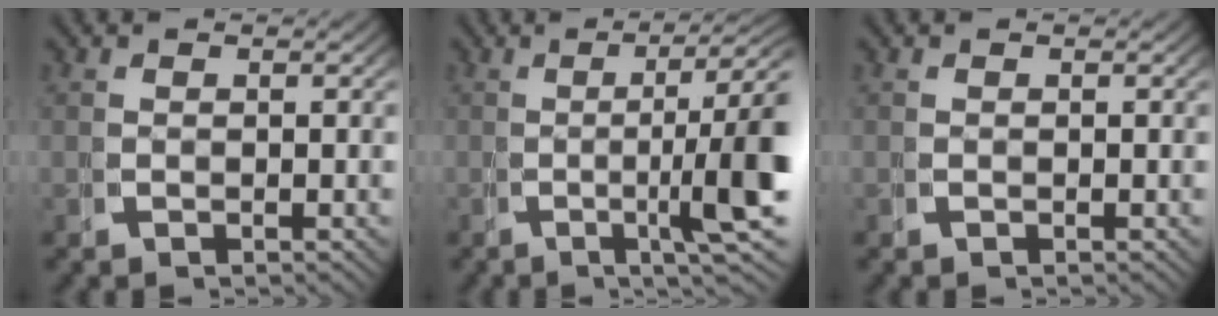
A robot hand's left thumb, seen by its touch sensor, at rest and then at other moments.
{"total": 8.6, "force": [0.6, 2.3, 8.3], "torque": [-0.116, 0.003, -0.003]}
{"total": 0.0}